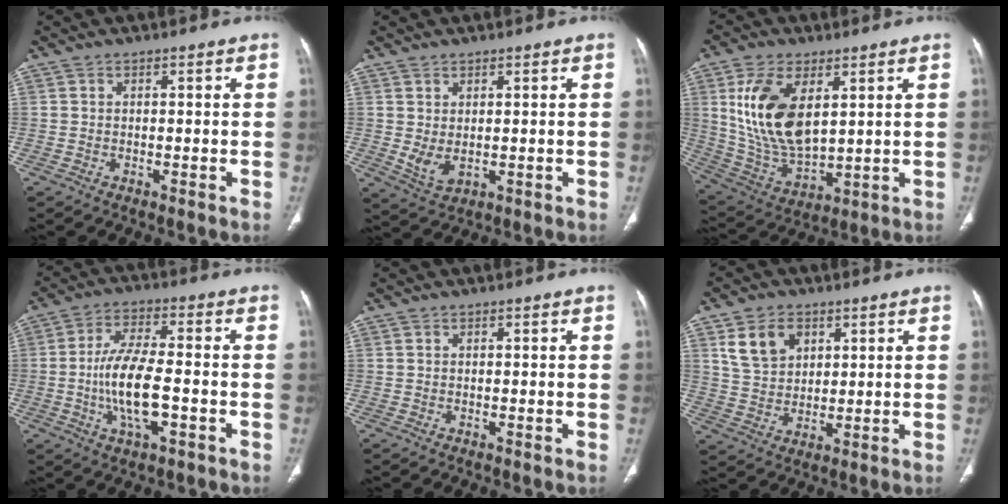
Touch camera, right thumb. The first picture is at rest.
{"total": 4.0, "force": [0.4, 2.2, 3.3], "torque": [-0.060, -0.008, 0.021]}
{"total": 16.5, "force": [4.9, 8.9, 13.1], "torque": [-0.244, -0.023, 0.107]}
{"total": 11.4, "force": [-2.4, 4.3, 10.2], "torque": [-0.199, 0.014, -0.046]}
{"total": 0.0}
{"total": 8.5, "force": [3.8, 6.2, 4.5], "torque": [-0.061, -0.013, 0.079]}